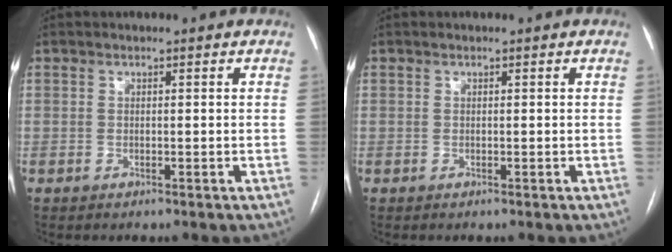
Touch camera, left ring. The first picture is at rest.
{"total": 0.0}